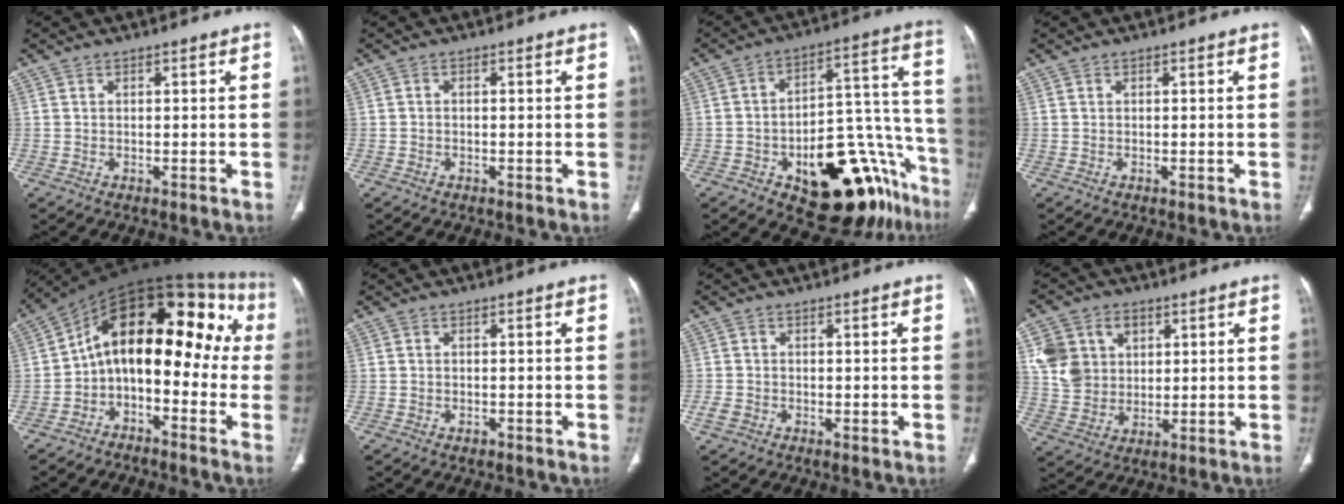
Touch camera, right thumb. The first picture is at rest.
{"total": 0.5, "force": [-0.2, 0.3, 0.4], "torque": [-0.005, 0.001, -0.008]}
{"total": 25.3, "force": [-13.2, 11.4, 18.3], "torque": [-0.147, 0.107, -0.177]}
{"total": 0.0}
{"total": 20.0, "force": [-0.7, 11.1, 16.7], "torque": [-0.195, 0.098, -0.024]}
{"total": 0.8, "force": [-0.5, 0.5, 0.3], "torque": [-0.006, 0.001, -0.007]}
{"total": 2.3, "force": [-0.7, 1.7, 1.5], "torque": [-0.027, 0.003, -0.014]}
{"total": 11.1, "force": [3.4, 9.2, 5.3], "torque": [-0.071, -0.003, 0.072]}